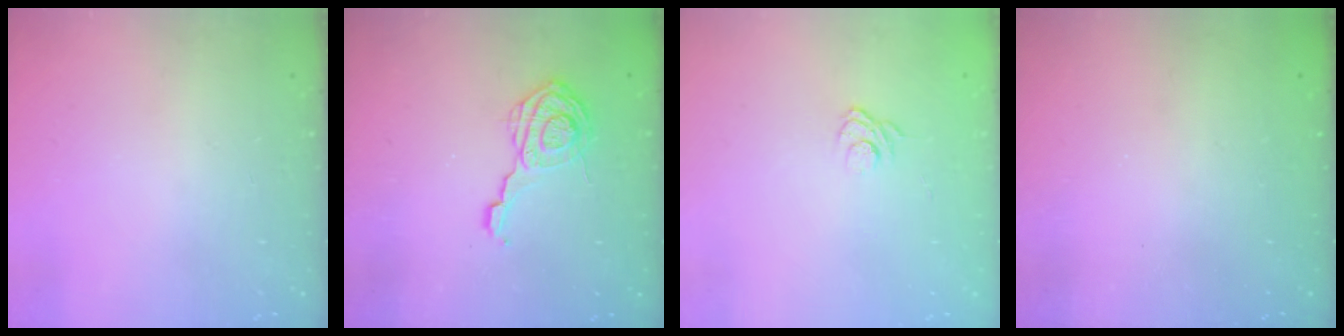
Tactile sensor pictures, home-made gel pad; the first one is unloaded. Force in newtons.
{"total": 10.8, "press": 10.7, "slide": 0.7}
{"total": 2.8, "press": 2.5, "slide": 1.4}
{"total": 2.3, "press": 2.2, "slide": 0.8}